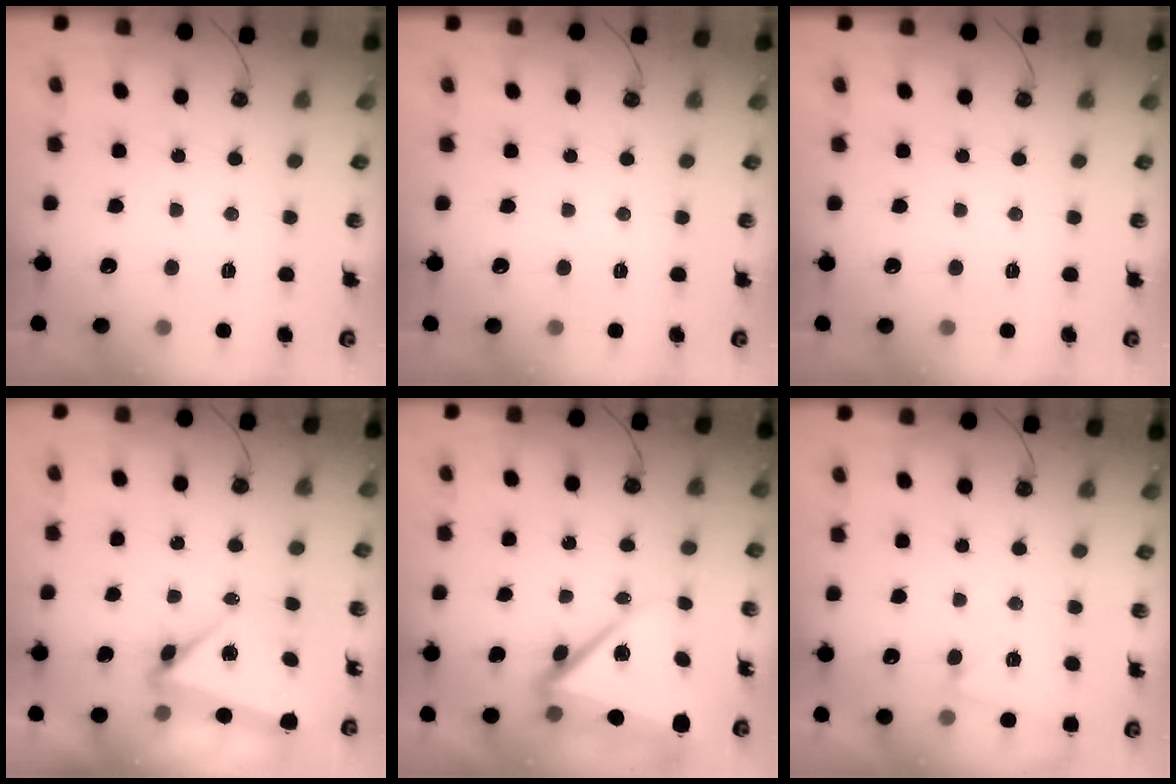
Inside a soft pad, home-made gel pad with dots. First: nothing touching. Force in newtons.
{"total": 0.0}
{"total": 0.0}
{"total": 5.3, "press": 5.2, "slide": 1.2}
{"total": 10.8, "press": 10.7, "slide": 1.4}
{"total": 2.6, "press": 1.5, "slide": 2.1}